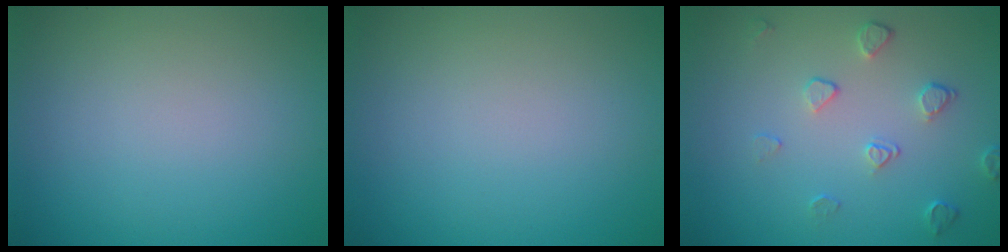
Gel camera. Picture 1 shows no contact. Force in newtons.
{"total": 0.0}
{"total": 2.0, "press": 1.3, "slide": 1.5}